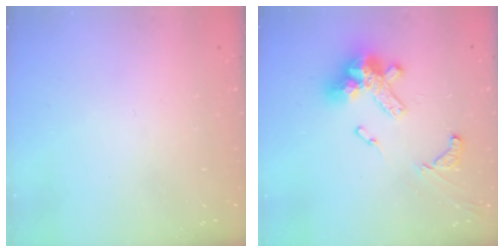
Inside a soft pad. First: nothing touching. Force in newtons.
{"total": 15.9, "press": 15.8, "slide": 2.0}